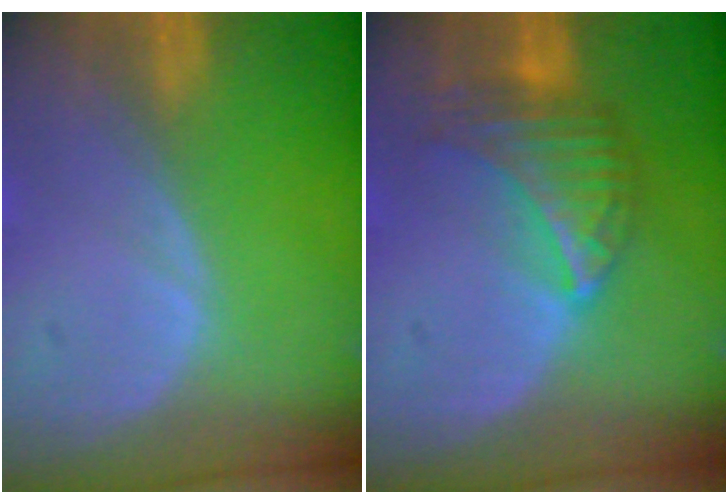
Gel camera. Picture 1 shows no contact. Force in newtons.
{"total": 6.5, "press": 6.5, "slide": 1.0}